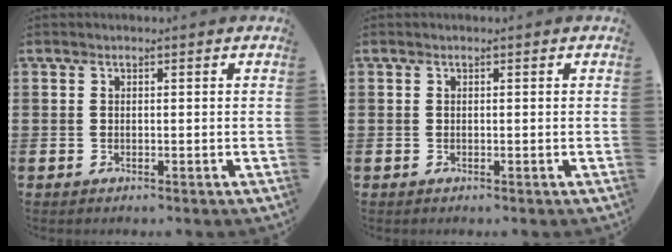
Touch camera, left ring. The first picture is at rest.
{"total": 0.0}